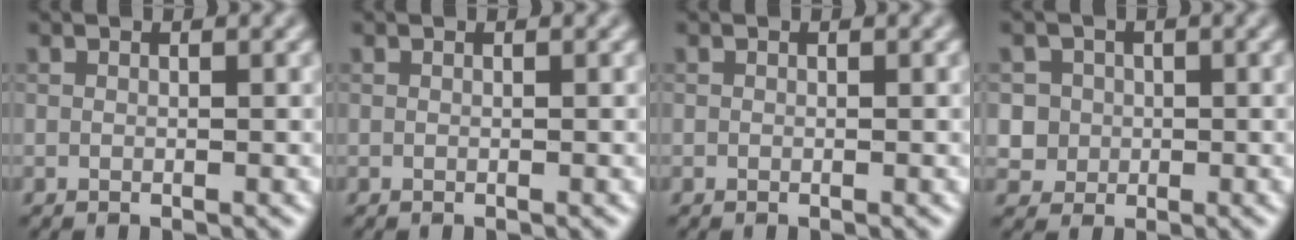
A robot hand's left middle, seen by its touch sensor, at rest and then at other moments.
{"total": 0.0}
{"total": 0.0}
{"total": 3.5, "force": [0.3, 3.4, 0.8], "torque": [0.001, 0.019, 0.005]}